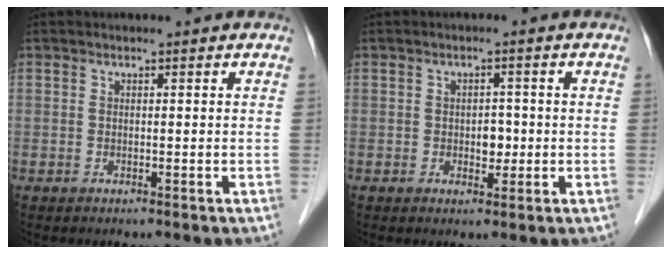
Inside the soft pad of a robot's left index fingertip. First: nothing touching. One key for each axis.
{"total": 2.4, "fx": -0.4, "fy": 1.6, "fz": 1.8, "tx": -0.023, "ty": 0.003, "tz": -0.002}